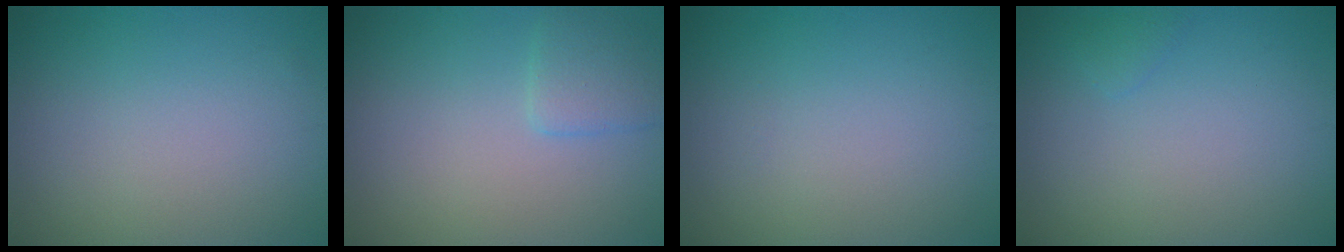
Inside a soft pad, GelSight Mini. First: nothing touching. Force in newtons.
{"total": 1.9, "press": 1.9, "slide": 0.1}
{"total": 0.0}
{"total": 0.6, "press": 0.6, "slide": 0.0}